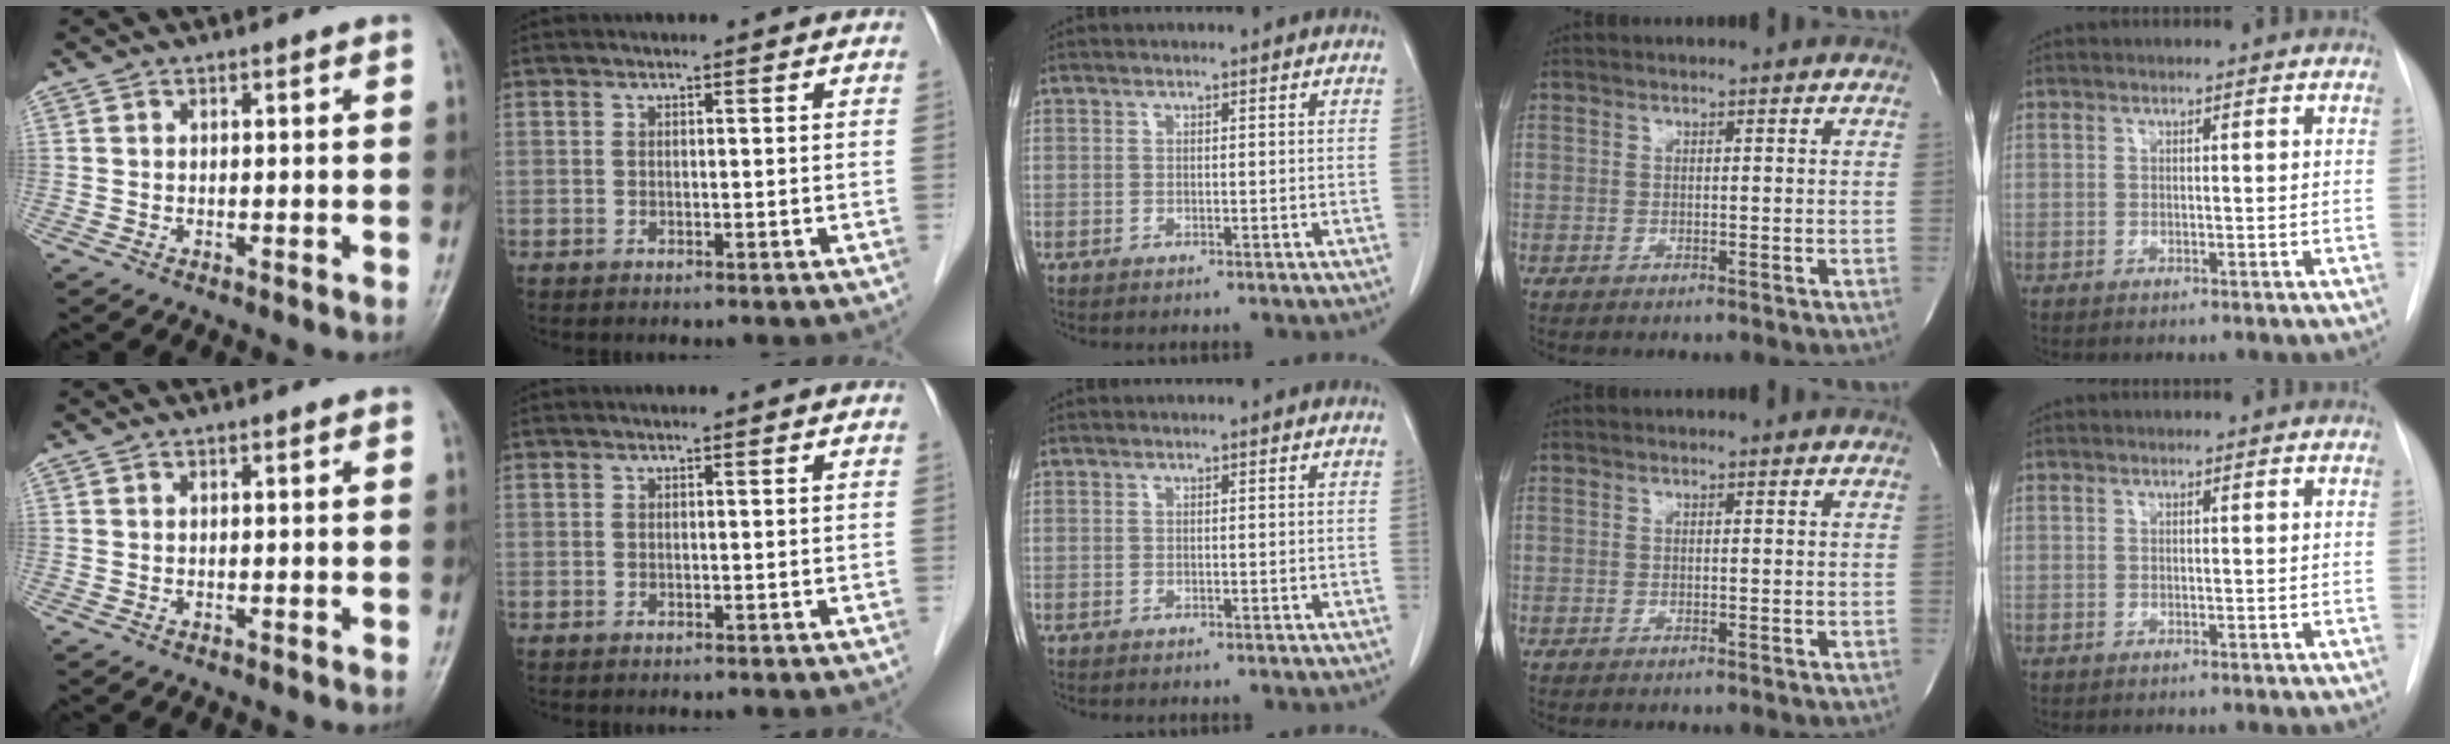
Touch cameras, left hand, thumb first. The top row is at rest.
{}